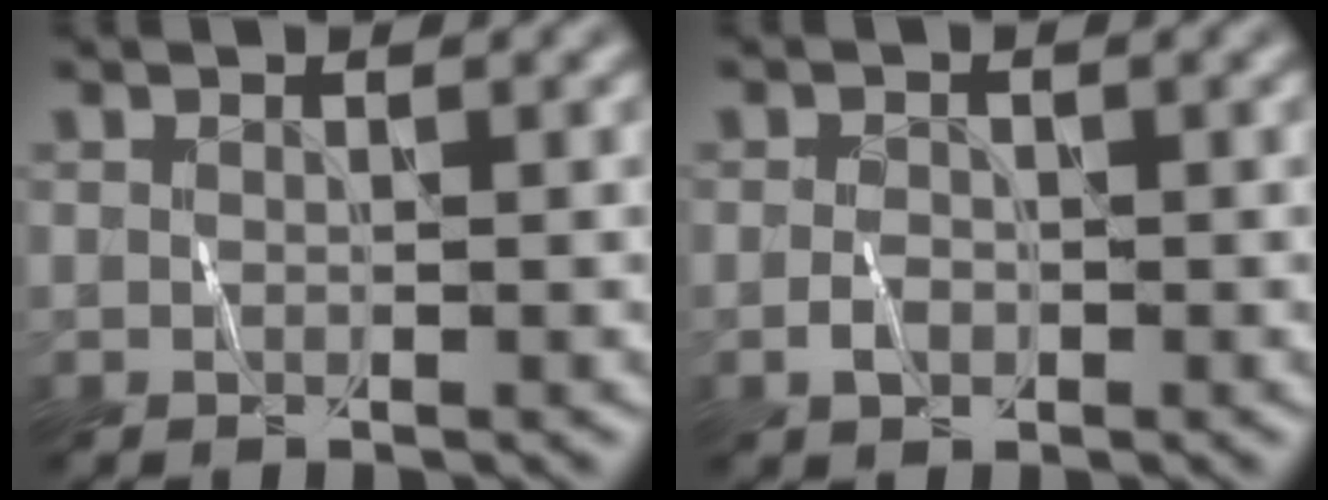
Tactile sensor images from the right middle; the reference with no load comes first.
{"total": 1.3, "force": [-0.4, 0.9, 0.8], "torque": [-0.015, 0.003, -0.010]}